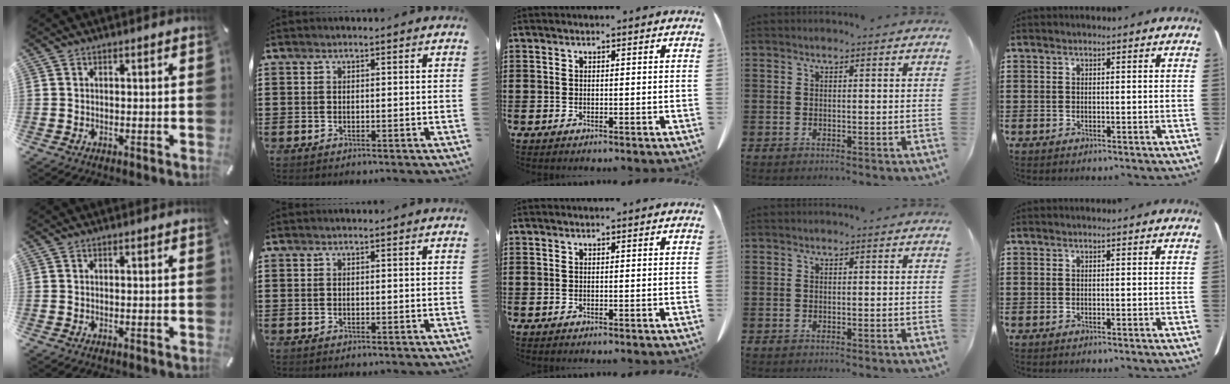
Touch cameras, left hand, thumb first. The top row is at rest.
{}